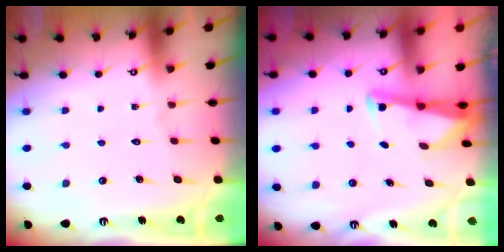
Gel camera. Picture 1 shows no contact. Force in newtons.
{"total": 2.7, "press": 2.7, "slide": 0.2}